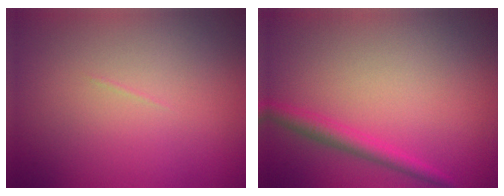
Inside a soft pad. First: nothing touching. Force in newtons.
{"total": 2.0, "press": 2.0, "slide": 0.1}